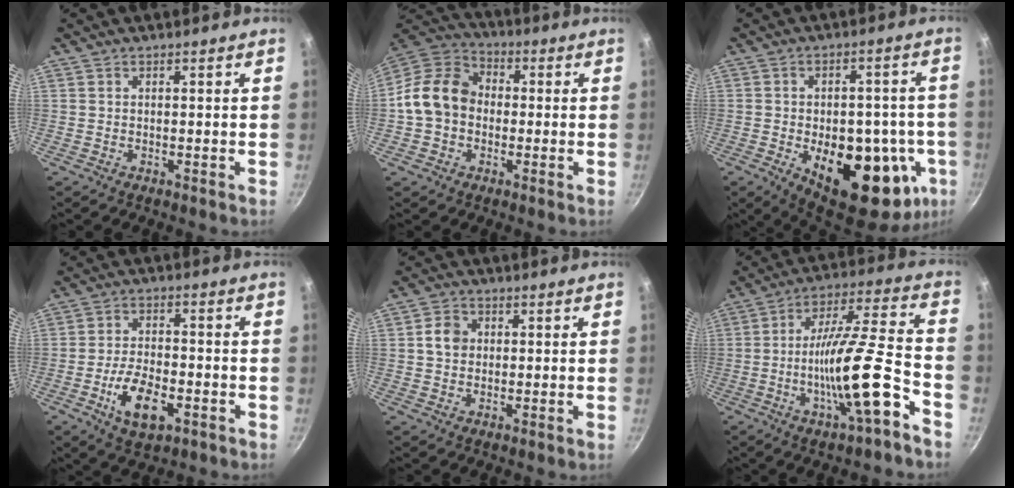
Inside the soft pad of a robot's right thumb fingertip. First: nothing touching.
{"total": 12.8, "force": [-0.8, 10.4, 7.5], "torque": [-0.100, 0.033, -0.035]}
{"total": 23.8, "force": [-6.6, 12.5, 19.2], "torque": [-0.209, 0.007, -0.074]}
{"total": 10.1, "force": [-4.0, 4.9, 7.9], "torque": [-0.135, 0.018, -0.069]}
{"total": 4.3, "force": [0.6, 3.7, 2.2], "torque": [-0.023, 0.007, 0.003]}
{"total": 17.6, "force": [-7.4, 3.2, 15.6], "torque": [-0.239, 0.047, -0.129]}